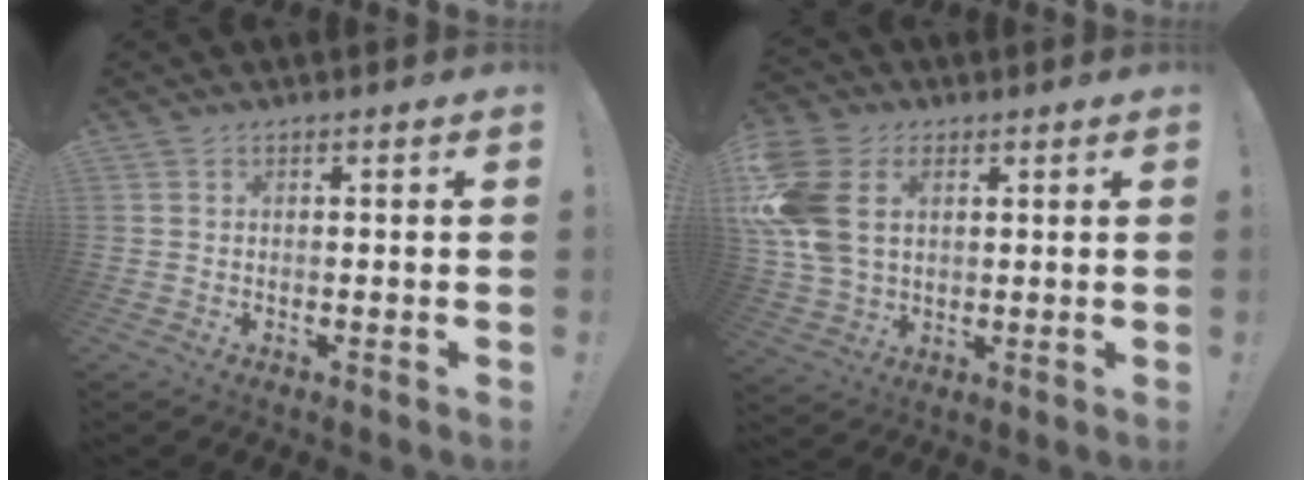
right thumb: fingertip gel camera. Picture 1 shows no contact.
{"total": 15.2, "force": [4.0, 10.7, 9.9], "torque": [-0.202, -0.013, 0.078]}